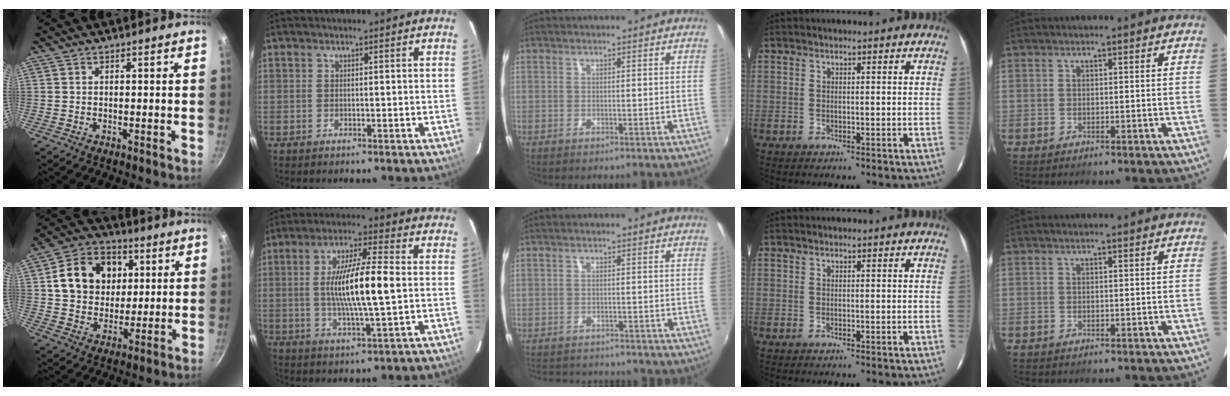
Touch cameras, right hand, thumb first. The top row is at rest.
{"thumb": {"total": 15.4, "force": [3.6, 12.4, 8.3], "torque": [-0.116, 0.009, 0.056]}, "index": {"total": 13.2, "force": [0.0, 1.9, 13.0], "torque": [-0.237, -0.001, -0.001]}, "middle": {"total": 8.0, "force": [-7.3, 2.4, 2.2], "torque": [-0.058, -0.008, -0.107]}}